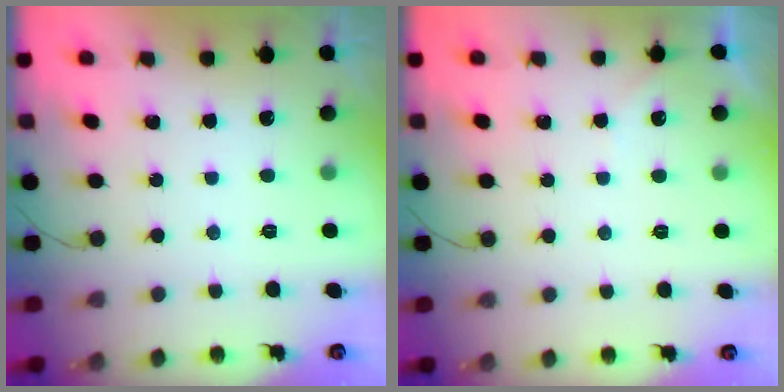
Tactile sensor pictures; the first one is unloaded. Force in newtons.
{"total": 2.2, "press": 2.2, "slide": 0.3}